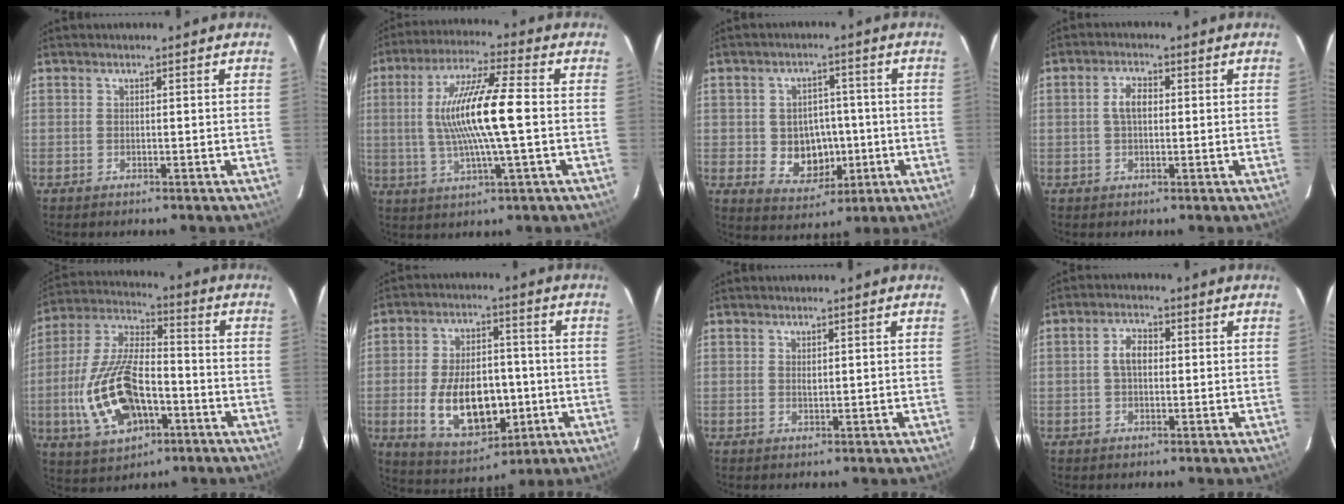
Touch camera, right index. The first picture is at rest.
{"total": 14.3, "force": [0.1, 1.0, 14.2], "torque": [-0.267, 0.003, 0.002]}
{"total": 8.7, "force": [-1.4, 7.4, 4.2], "torque": [-0.091, 0.006, -0.002]}
{"total": 3.7, "force": [0.4, 2.1, 3.1], "torque": [-0.060, 0.009, 0.009]}
{"total": 18.6, "force": [-5.5, 9.3, 15.1], "torque": [-0.330, -0.001, -0.088]}
{"total": 15.6, "force": [-3.1, 9.3, 12.2], "torque": [-0.236, 0.000, -0.026]}
{"total": 1.0, "force": [0.4, 0.6, 0.7], "torque": [-0.011, 0.001, 0.008]}
{"total": 4.0, "force": [0.3, 2.5, 3.2], "torque": [-0.062, 0.012, 0.007]}